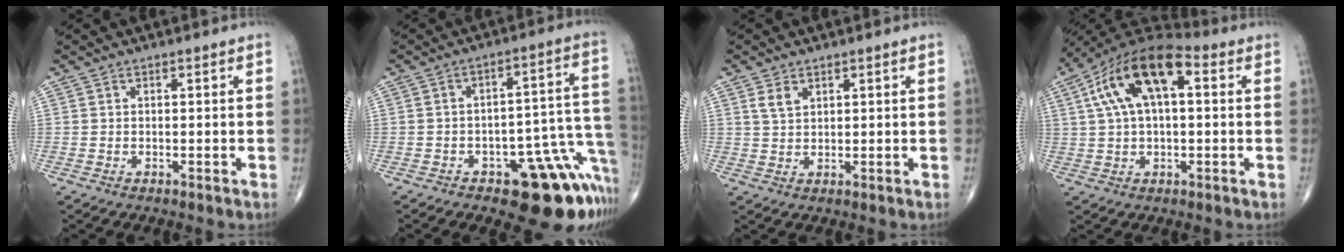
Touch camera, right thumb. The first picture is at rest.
{"total": 16.3, "force": [-8.6, 7.1, 12.0], "torque": [-0.055, 0.090, -0.102]}
{"total": 2.9, "force": [1.5, 1.8, 1.7], "torque": [-0.029, -0.004, 0.035]}
{"total": 16.3, "force": [4.3, 8.0, 13.6], "torque": [-0.244, 0.037, 0.064]}